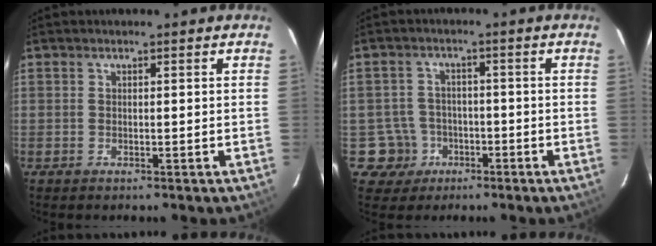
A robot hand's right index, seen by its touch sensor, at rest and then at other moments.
{"total": 5.8, "force": [-2.4, 5.3, 0.0], "torque": [-0.013, 0.025, -0.035]}